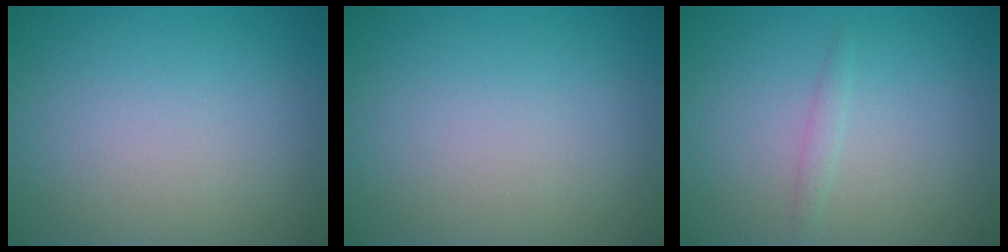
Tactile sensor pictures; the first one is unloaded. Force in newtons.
{"total": 0.0}
{"total": 0.9, "press": 0.9, "slide": 0.1}